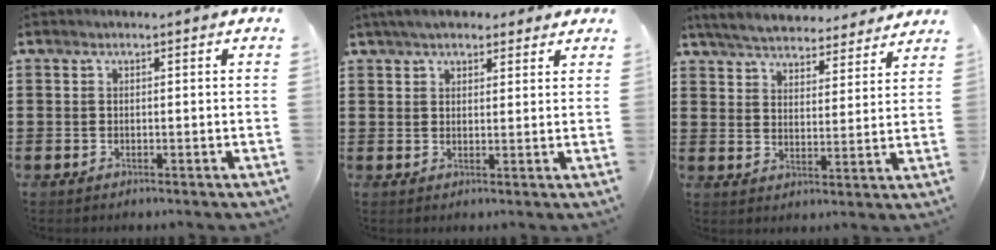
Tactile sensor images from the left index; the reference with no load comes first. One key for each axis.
{"total": 4.4, "fx": 3.7, "fy": 1.6, "fz": 1.7, "tx": -0.044, "ty": 0.003, "tz": 0.070}
{"total": 5.7, "fx": 5.6, "fy": 0.5, "fz": 0.9, "tx": -0.044, "ty": -0.031, "tz": 0.099}